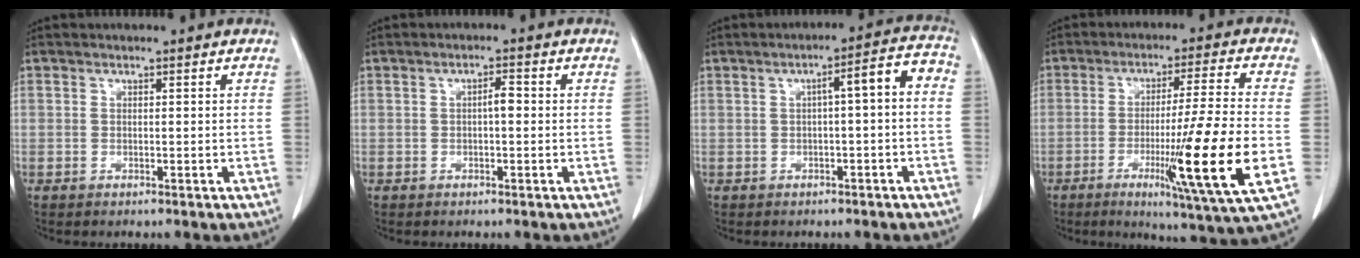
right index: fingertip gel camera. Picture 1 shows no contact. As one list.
[{"total": 1.9, "force": [-0.1, 0.5, 1.8], "torque": [-0.029, 0.005, -0.002]}, {"total": 5.7, "force": [-0.2, 0.9, 5.6], "torque": [-0.074, 0.027, -0.006]}, {"total": 16.5, "force": [-4.2, -1.6, 15.8], "torque": [-0.265, -0.032, -0.072]}]